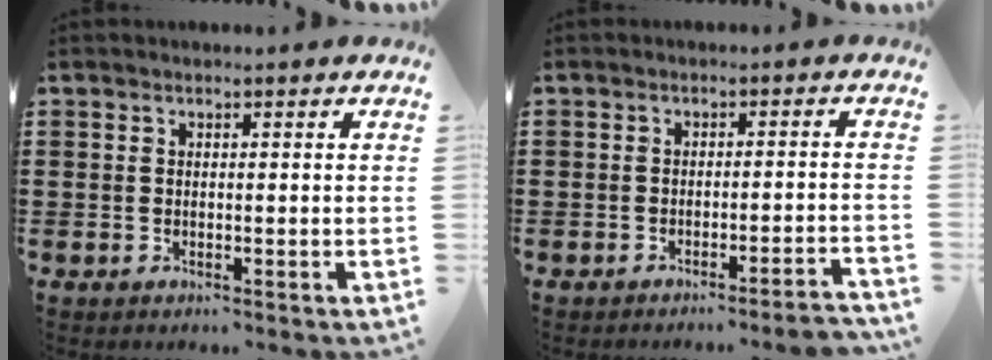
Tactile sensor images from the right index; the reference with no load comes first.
{"total": 2.4, "force": [-2.2, -0.3, 1.0], "torque": [-0.017, -0.002, -0.045]}